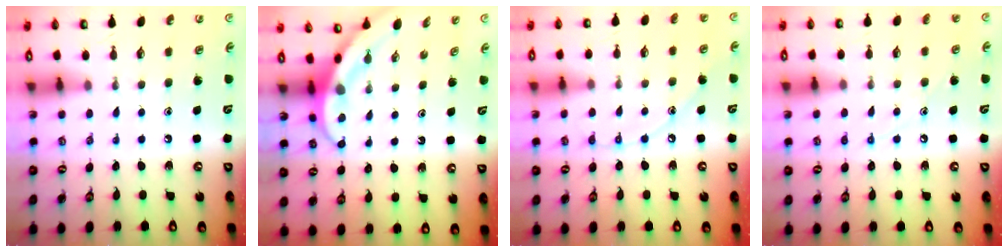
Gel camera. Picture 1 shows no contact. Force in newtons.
{"total": 4.0, "press": 4.0, "slide": 0.4}
{"total": 7.4, "press": 7.3, "slide": 0.6}
{"total": 6.7, "press": 6.6, "slide": 0.7}